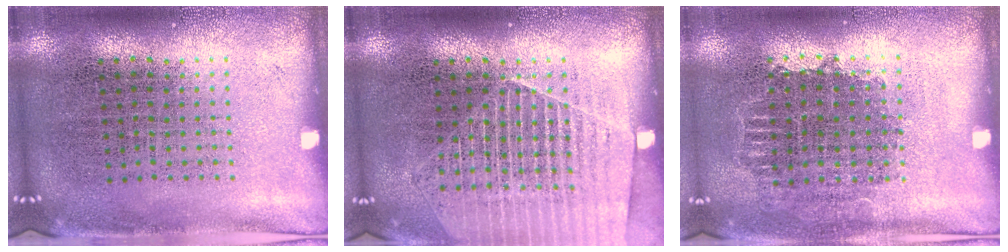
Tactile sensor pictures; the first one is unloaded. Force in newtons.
{"total": 1.3, "press": 1.3, "slide": 0.2}
{"total": 0.9, "press": 0.8, "slide": 0.2}